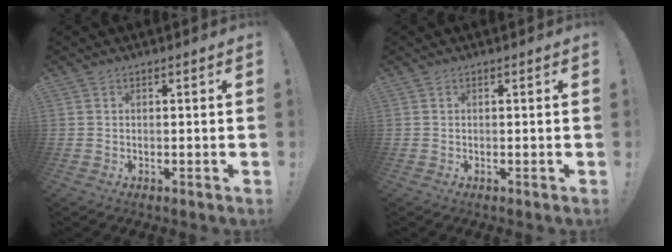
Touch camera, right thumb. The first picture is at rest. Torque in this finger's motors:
{"motor_torque": [-0.01, 0.00, -0.05, 0.05, 0.01]}